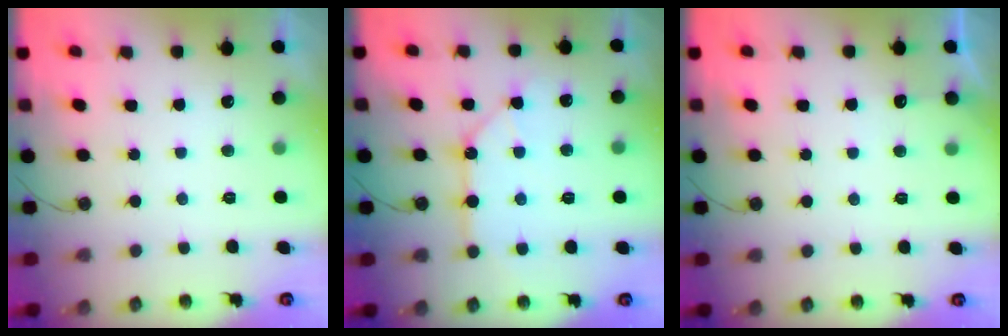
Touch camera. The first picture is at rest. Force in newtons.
{"total": 10.4, "press": 10.3, "slide": 1.2}
{"total": 2.8, "press": 2.8, "slide": 0.4}